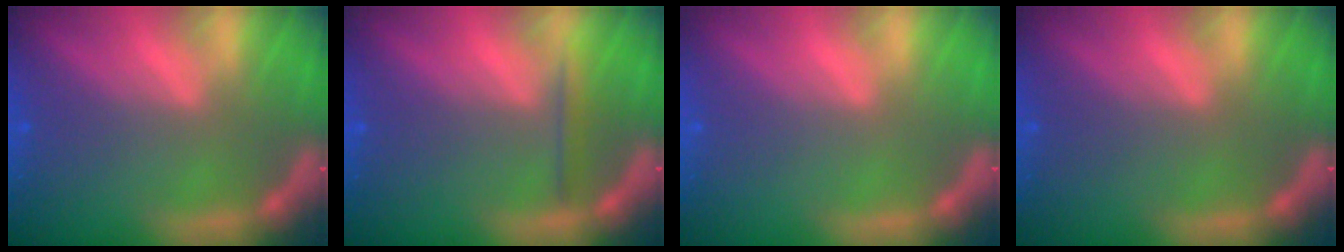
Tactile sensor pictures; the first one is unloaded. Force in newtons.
{"total": 1.4}
{"total": 0.0}
{"total": 0.0}